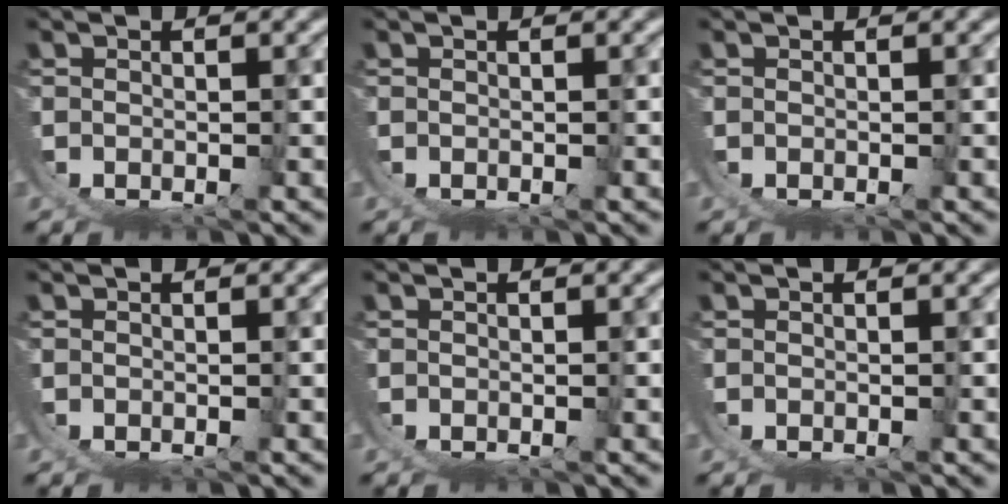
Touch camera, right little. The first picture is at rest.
{"total": 0.0}
{"total": 0.0}
{"total": 0.0}
{"total": 0.0}
{"total": 0.0}